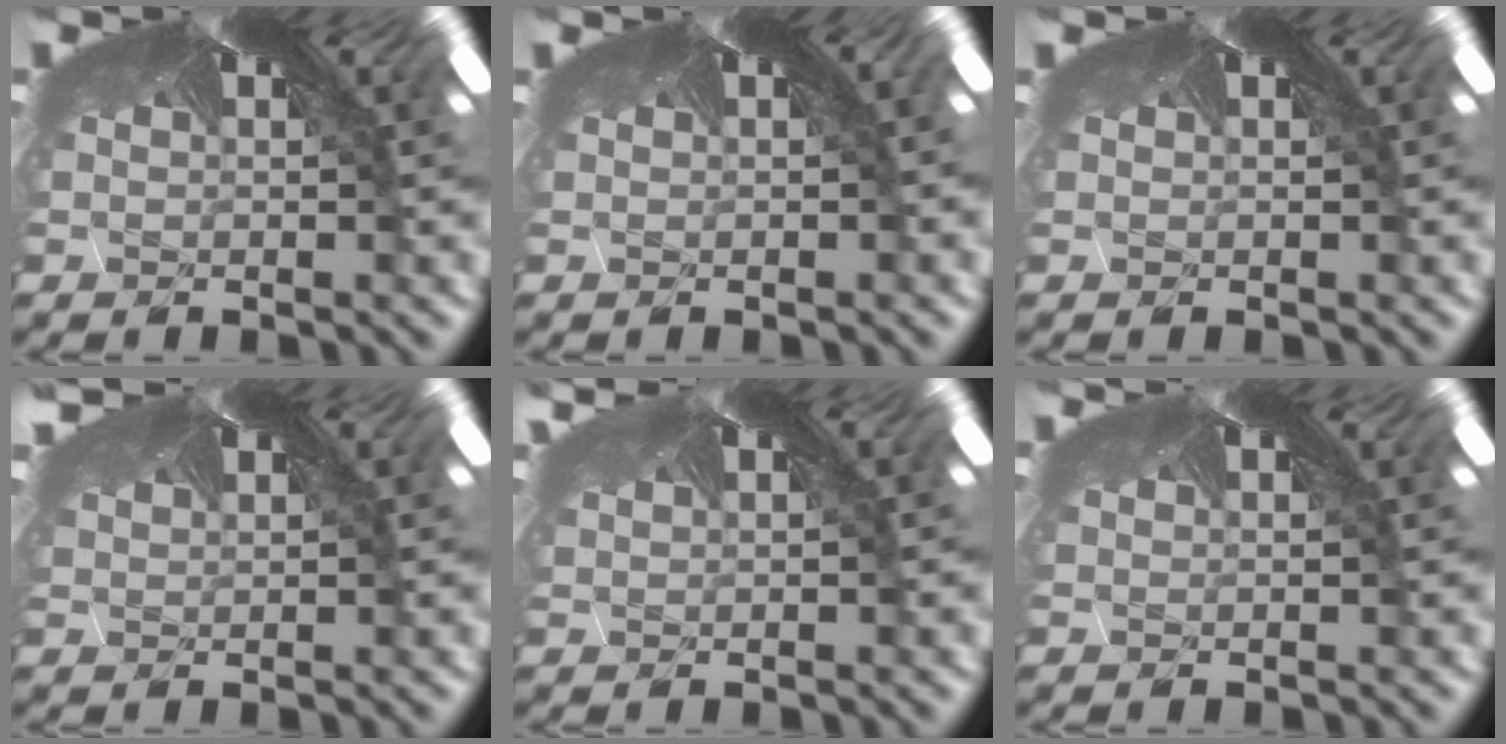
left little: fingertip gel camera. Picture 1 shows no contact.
{"total": 0.7, "force": [-0.3, -0.3, -0.5], "torque": [0.004, -0.002, -0.002]}
{"total": 0.0}
{"total": 1.7, "force": [1.0, 1.2, 0.8], "torque": [-0.033, 0.006, 0.019]}
{"total": 0.8, "force": [0.7, -0.1, -0.4], "torque": [-0.002, -0.004, 0.010]}
{"total": 0.0}